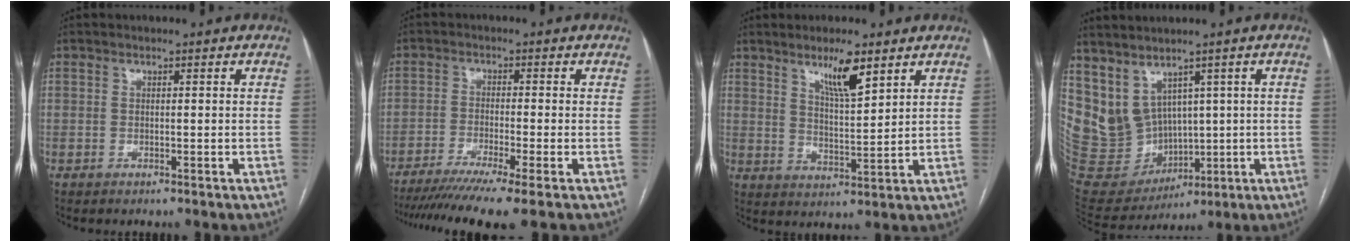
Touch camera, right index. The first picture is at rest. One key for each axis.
{"total": 11.2, "fx": -8.5, "fy": -0.8, "fz": 7.3, "tx": -0.109, "ty": -0.022, "tz": -0.133}
{"total": 7.3, "fx": 4.8, "fy": 1.0, "fz": 5.3, "tx": -0.098, "ty": -0.009, "tz": 0.087}
{"total": 16.1, "fx": 4.1, "fy": 13.7, "fz": 7.4, "tx": -0.192, "ty": 0.039, "tz": 0.122}